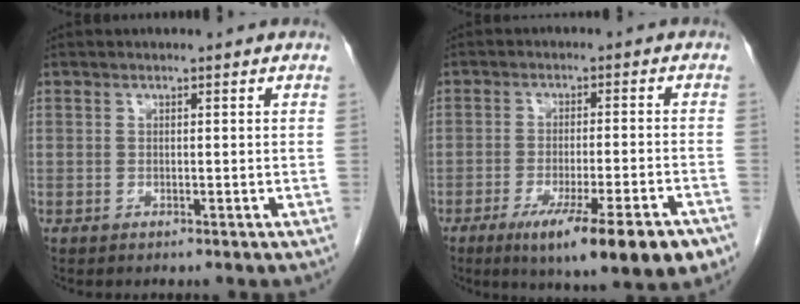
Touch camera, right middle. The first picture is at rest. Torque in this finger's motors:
{"motor_torque": [1.25, -0.89, 0.26, 0.09]}